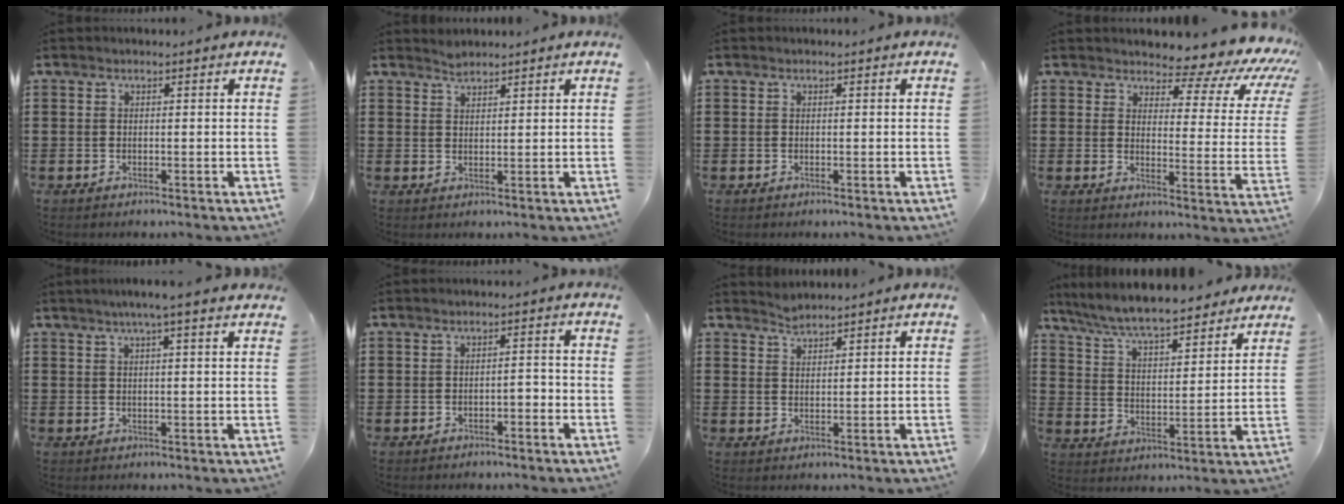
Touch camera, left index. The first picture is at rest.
{"total": 1.8, "force": [1.7, 0.4, 0.3], "torque": [-0.010, 0.000, 0.033]}
{"total": 0.0}
{"total": 5.6, "force": [4.6, 1.9, 2.7], "torque": [-0.045, -0.040, 0.070]}
{"total": 3.1, "force": [2.3, -0.3, 2.1], "torque": [-0.046, 0.001, 0.040]}
{"total": 1.5, "force": [-1.1, 0.4, 0.9], "torque": [-0.021, 0.001, -0.023]}
{"total": 1.9, "force": [1.9, 0.2, 0.1], "torque": [-0.006, 0.001, 0.038]}
{"total": 7.7, "force": [7.1, 0.7, 2.8], "torque": [-0.084, -0.038, 0.125]}